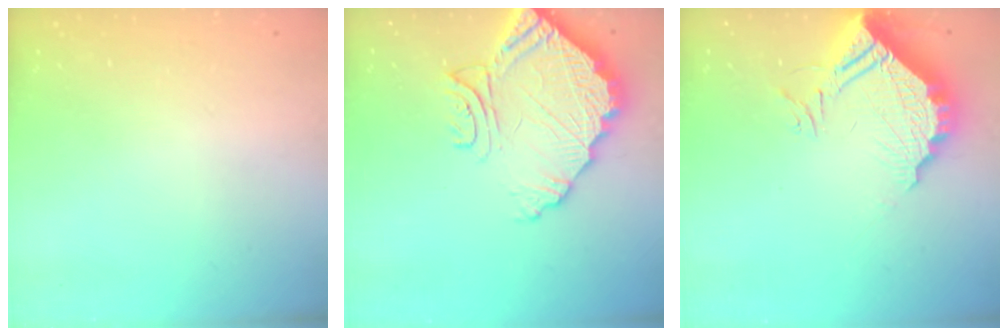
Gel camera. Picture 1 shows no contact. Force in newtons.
{"total": 16.9, "press": 16.8, "slide": 1.4}
{"total": 14.1, "press": 14.1, "slide": 1.1}